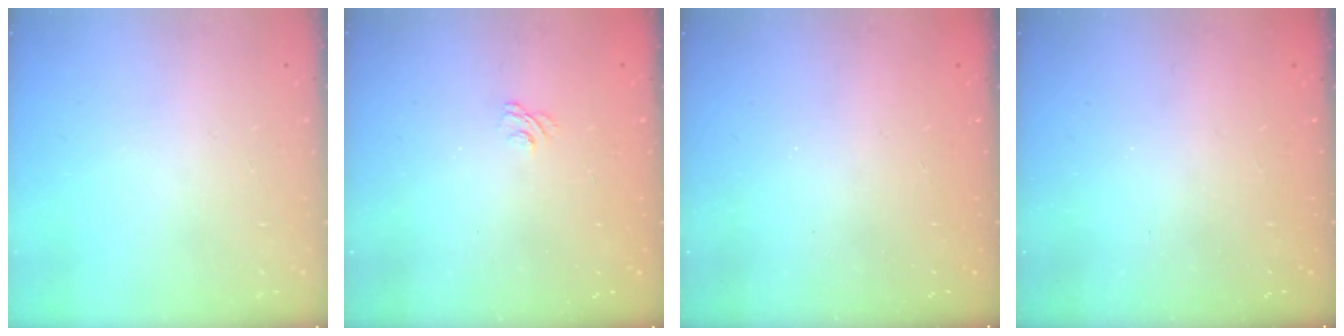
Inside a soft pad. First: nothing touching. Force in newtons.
{"total": 1.6, "press": 1.0, "slide": 1.2}
{"total": 2.5, "press": 2.3, "slide": 0.8}
{"total": 2.6, "press": 2.4, "slide": 0.8}